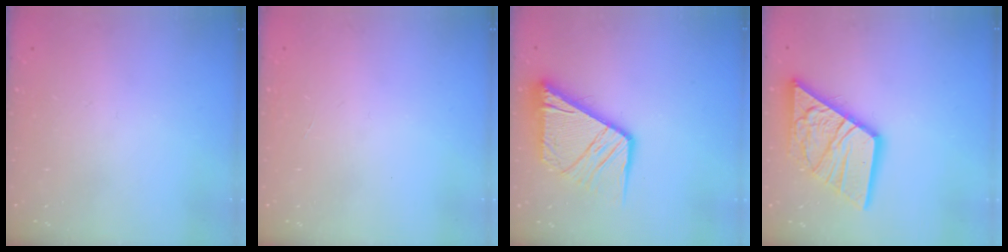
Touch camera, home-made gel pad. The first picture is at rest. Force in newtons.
{"total": 0.0}
{"total": 15.3, "press": 15.2, "slide": 1.6}
{"total": 17.6, "press": 17.5, "slide": 2.1}